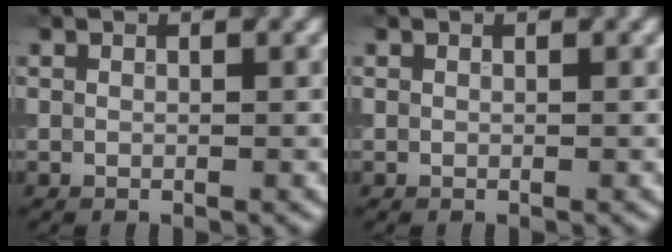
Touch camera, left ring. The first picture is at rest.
{"total": 0.0}